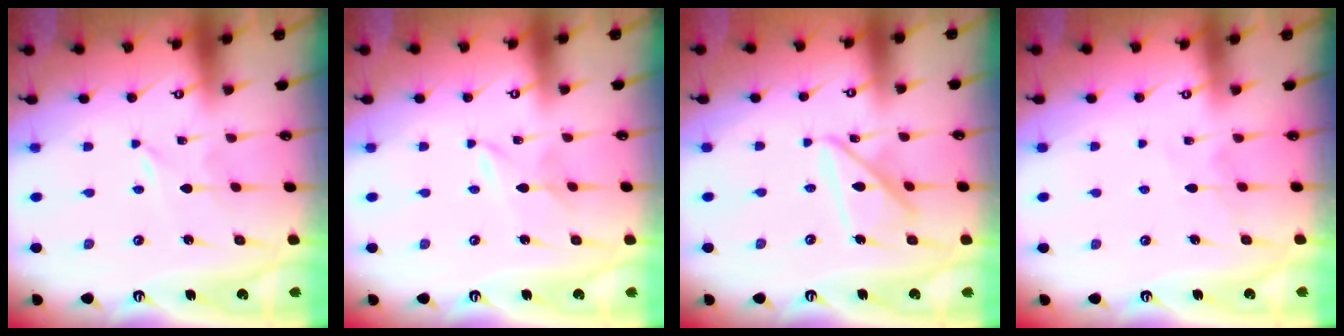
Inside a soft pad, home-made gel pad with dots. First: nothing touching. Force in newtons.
{"total": 2.4, "press": 2.3, "slide": 0.3}
{"total": 10.4, "press": 10.4, "slide": 0.9}
{"total": 6.0, "press": 6.0, "slide": 0.7}